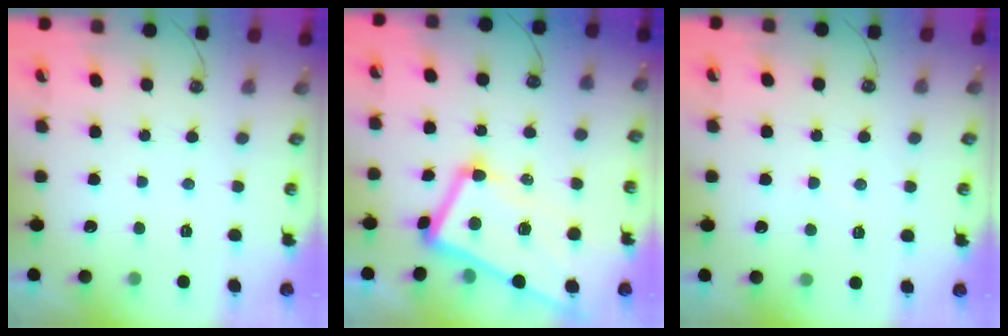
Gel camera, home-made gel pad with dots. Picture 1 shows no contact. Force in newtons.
{"total": 8.0, "press": 7.8, "slide": 1.9}
{"total": 6.1, "press": 6.1, "slide": 0.4}